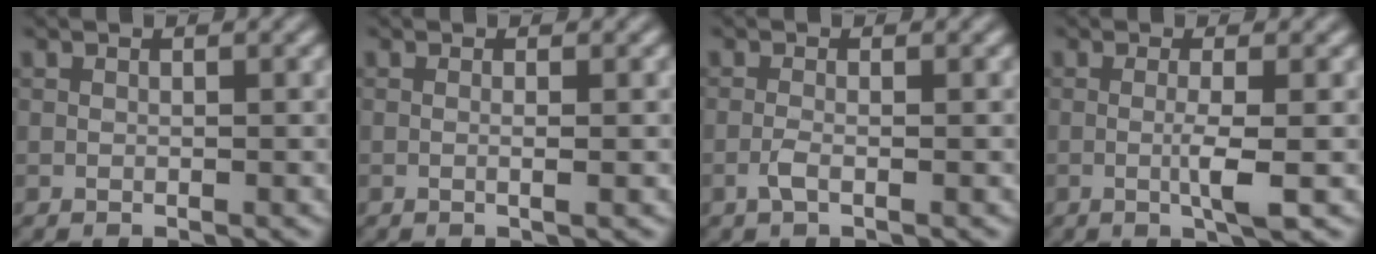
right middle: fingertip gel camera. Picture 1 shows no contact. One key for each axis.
{"total": 1.2, "fx": -0.1, "fy": 0.3, "fz": 1.2, "tx": -0.015, "ty": -0.002, "tz": -0.006}
{"total": 1.2, "fx": -0.6, "fy": 0.3, "fz": 1.1, "tx": -0.023, "ty": 0.002, "tz": -0.015}
{"total": 2.8, "fx": -0.4, "fy": 0.3, "fz": 2.7, "tx": -0.050, "ty": -0.007, "tz": -0.010}